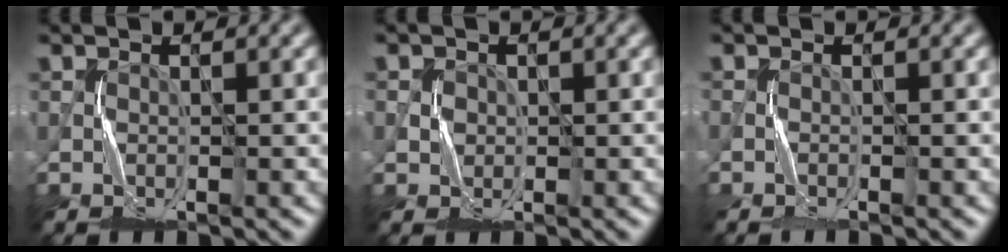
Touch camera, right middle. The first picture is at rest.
{"total": 1.0, "force": [0.0, 1.0, -0.2], "torque": [0.002, -0.003, 0.005]}
{"total": 0.7, "force": [-0.7, 0.1, 0.2], "torque": [-0.001, -0.003, -0.014]}